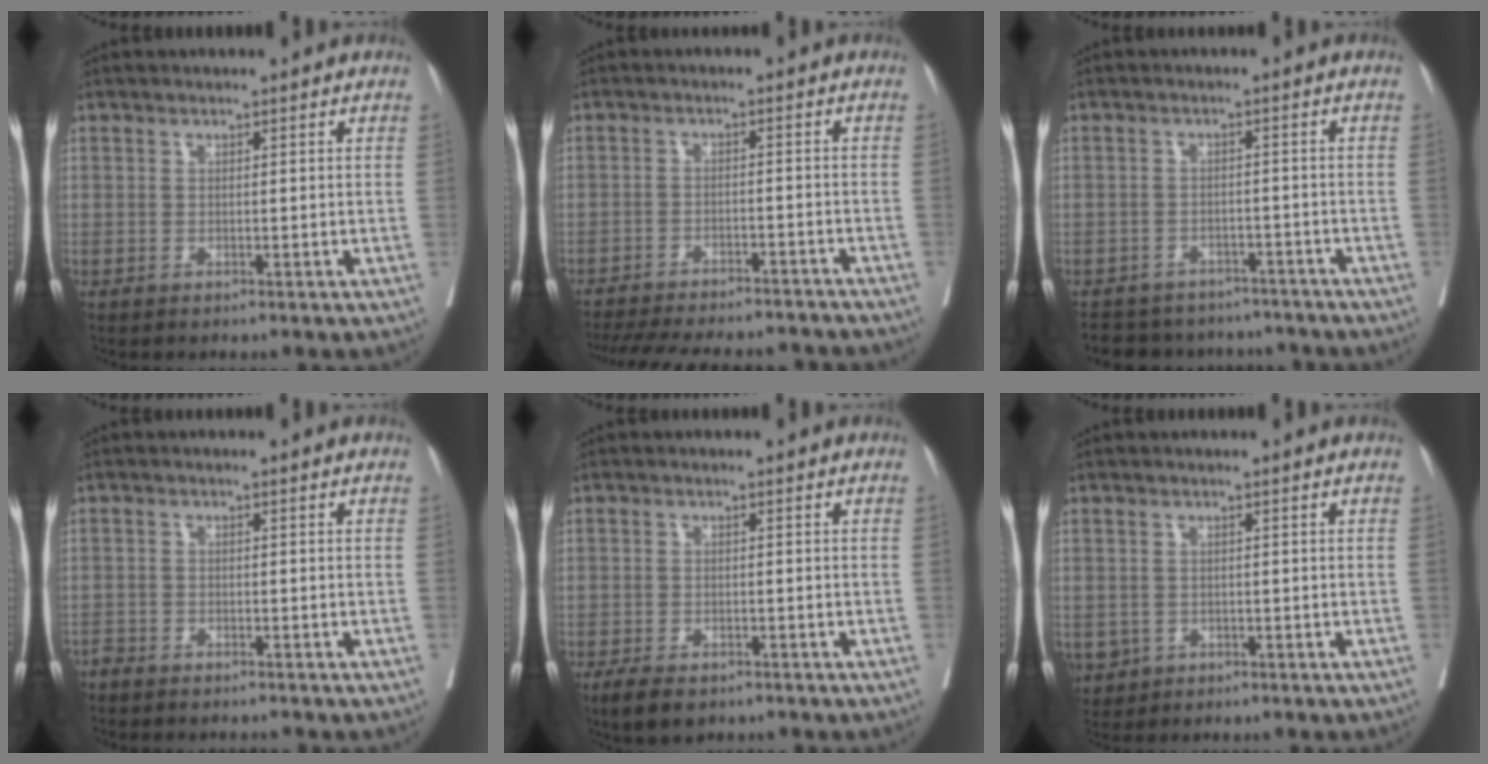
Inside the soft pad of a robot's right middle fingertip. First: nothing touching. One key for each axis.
{"total": 19.4, "fx": -17.6, "fy": 4.3, "fz": 7.0, "tx": -0.164, "ty": -0.020, "tz": -0.237}
{"total": 11.3, "fx": -10.2, "fy": 4.6, "fz": 2.0, "tx": -0.036, "ty": 0.014, "tz": -0.122}
{"total": 3.9, "fx": -3.8, "fy": 0.7, "fz": 0.6, "tx": -0.003, "ty": -0.009, "tz": -0.063}
{"total": 4.7, "fx": -3.4, "fy": 2.1, "fz": 2.5, "tx": -0.044, "ty": -0.007, "tz": -0.050}
{"total": 4.0, "fx": -1.8, "fy": 3.5, "fz": 0.8, "tx": -0.015, "ty": 0.002, "tz": -0.024}